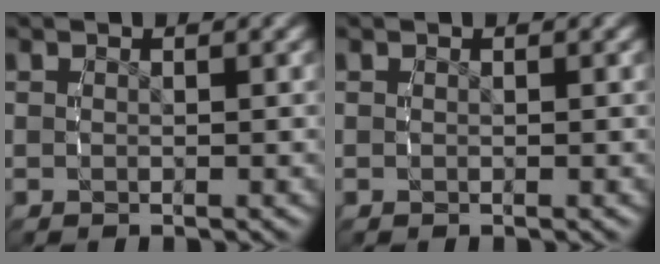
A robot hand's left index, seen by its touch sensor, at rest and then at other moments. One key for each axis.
{"total": 0.0}